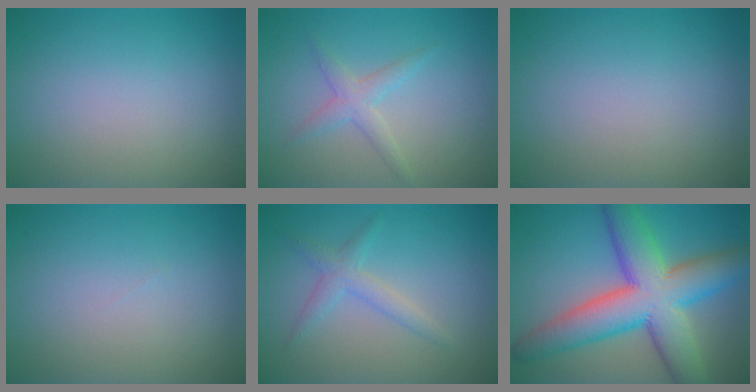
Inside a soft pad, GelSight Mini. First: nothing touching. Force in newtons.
{"total": 2.0, "press": 2.0, "slide": 0.1}
{"total": 0.0}
{"total": 0.0}
{"total": 2.0, "press": 2.0, "slide": 0.1}
{"total": 11.4, "press": 11.4, "slide": 0.2}